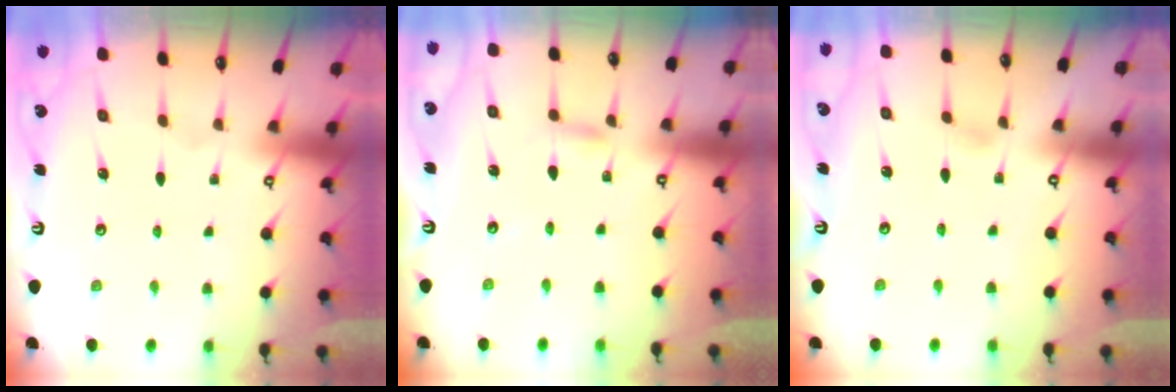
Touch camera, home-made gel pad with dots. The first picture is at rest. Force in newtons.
{"total": 2.7, "press": 2.7, "slide": 0.1}
{"total": 2.2, "press": 2.2, "slide": 0.3}